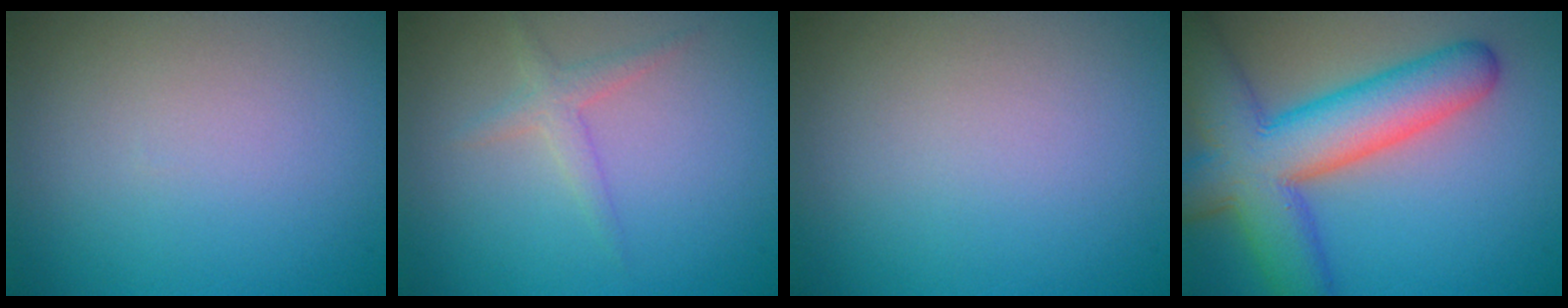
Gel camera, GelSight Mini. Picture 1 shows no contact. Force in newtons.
{"total": 1.6, "press": 1.6, "slide": 0.0}
{"total": 0.0}
{"total": 10.3, "press": 10.3, "slide": 0.2}